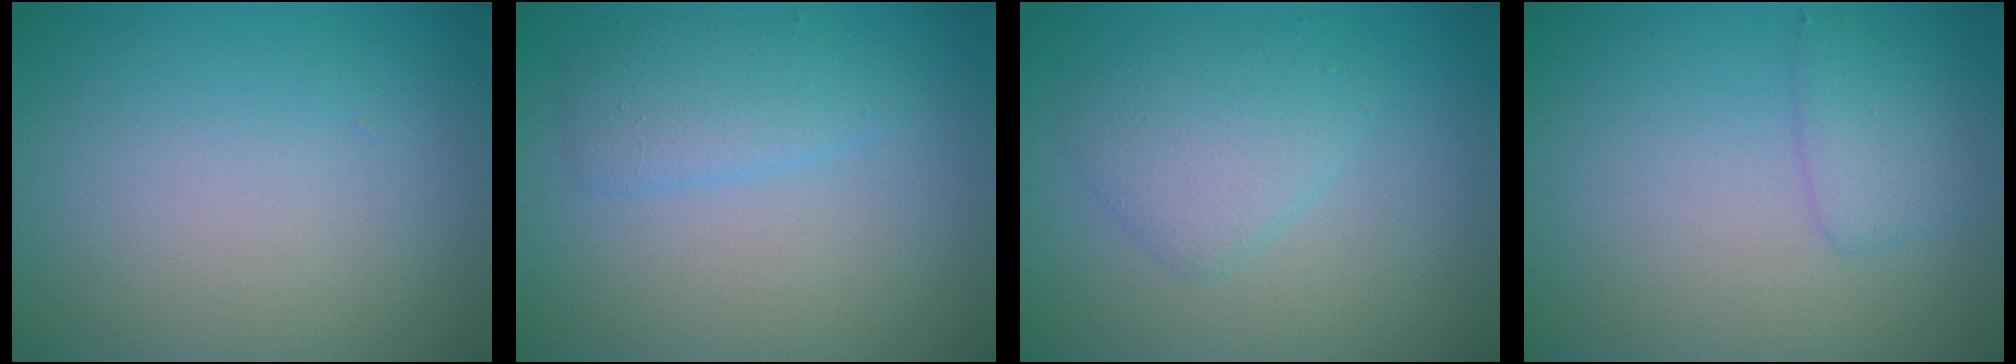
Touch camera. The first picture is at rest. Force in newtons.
{"total": 2.4, "press": 2.4, "slide": 0.1}
{"total": 2.8, "press": 2.8, "slide": 0.1}
{"total": 1.7, "press": 1.7, "slide": 0.1}